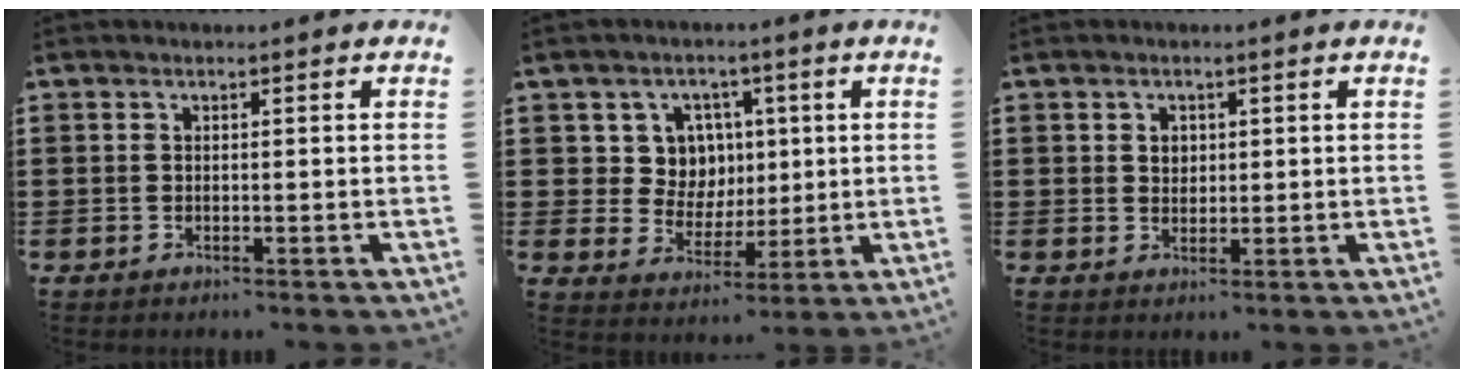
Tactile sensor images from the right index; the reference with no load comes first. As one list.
[{"total": 7.5, "force": [1.9, 6.8, 2.4], "torque": [-0.064, 0.011, 0.035]}, {"total": 1.7, "force": [0.6, 1.4, 0.8], "torque": [-0.018, 0.008, 0.011]}]